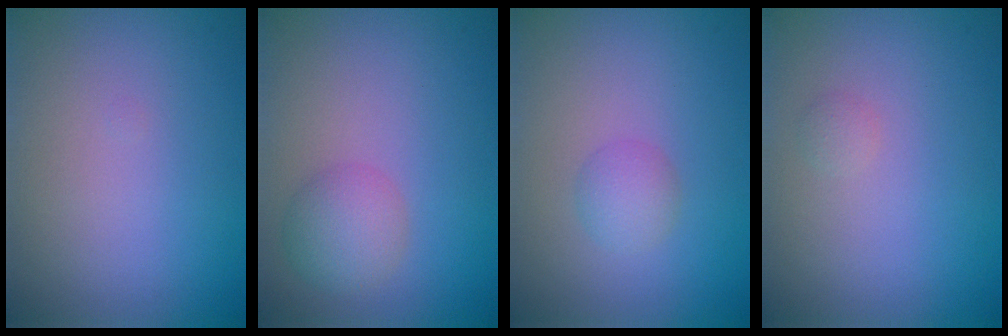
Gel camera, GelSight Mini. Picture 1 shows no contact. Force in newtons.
{"total": 2.8, "press": 2.8, "slide": 0.1}
{"total": 1.5, "press": 1.5, "slide": 0.0}
{"total": 0.6, "press": 0.6, "slide": 0.0}